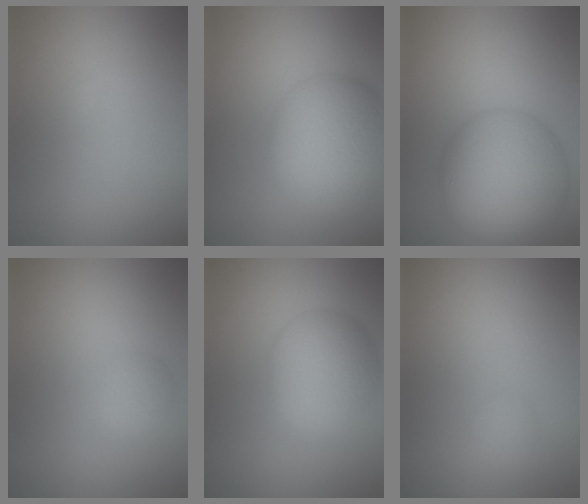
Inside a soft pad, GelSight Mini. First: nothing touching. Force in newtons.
{"total": 8.9, "press": 8.8, "slide": 0.5}
{"total": 9.6, "press": 9.6, "slide": 0.5}
{"total": 1.4, "press": 1.4, "slide": 0.1}
{"total": 5.5, "press": 5.5, "slide": 0.1}
{"total": 1.0, "press": 1.0, "slide": 0.0}